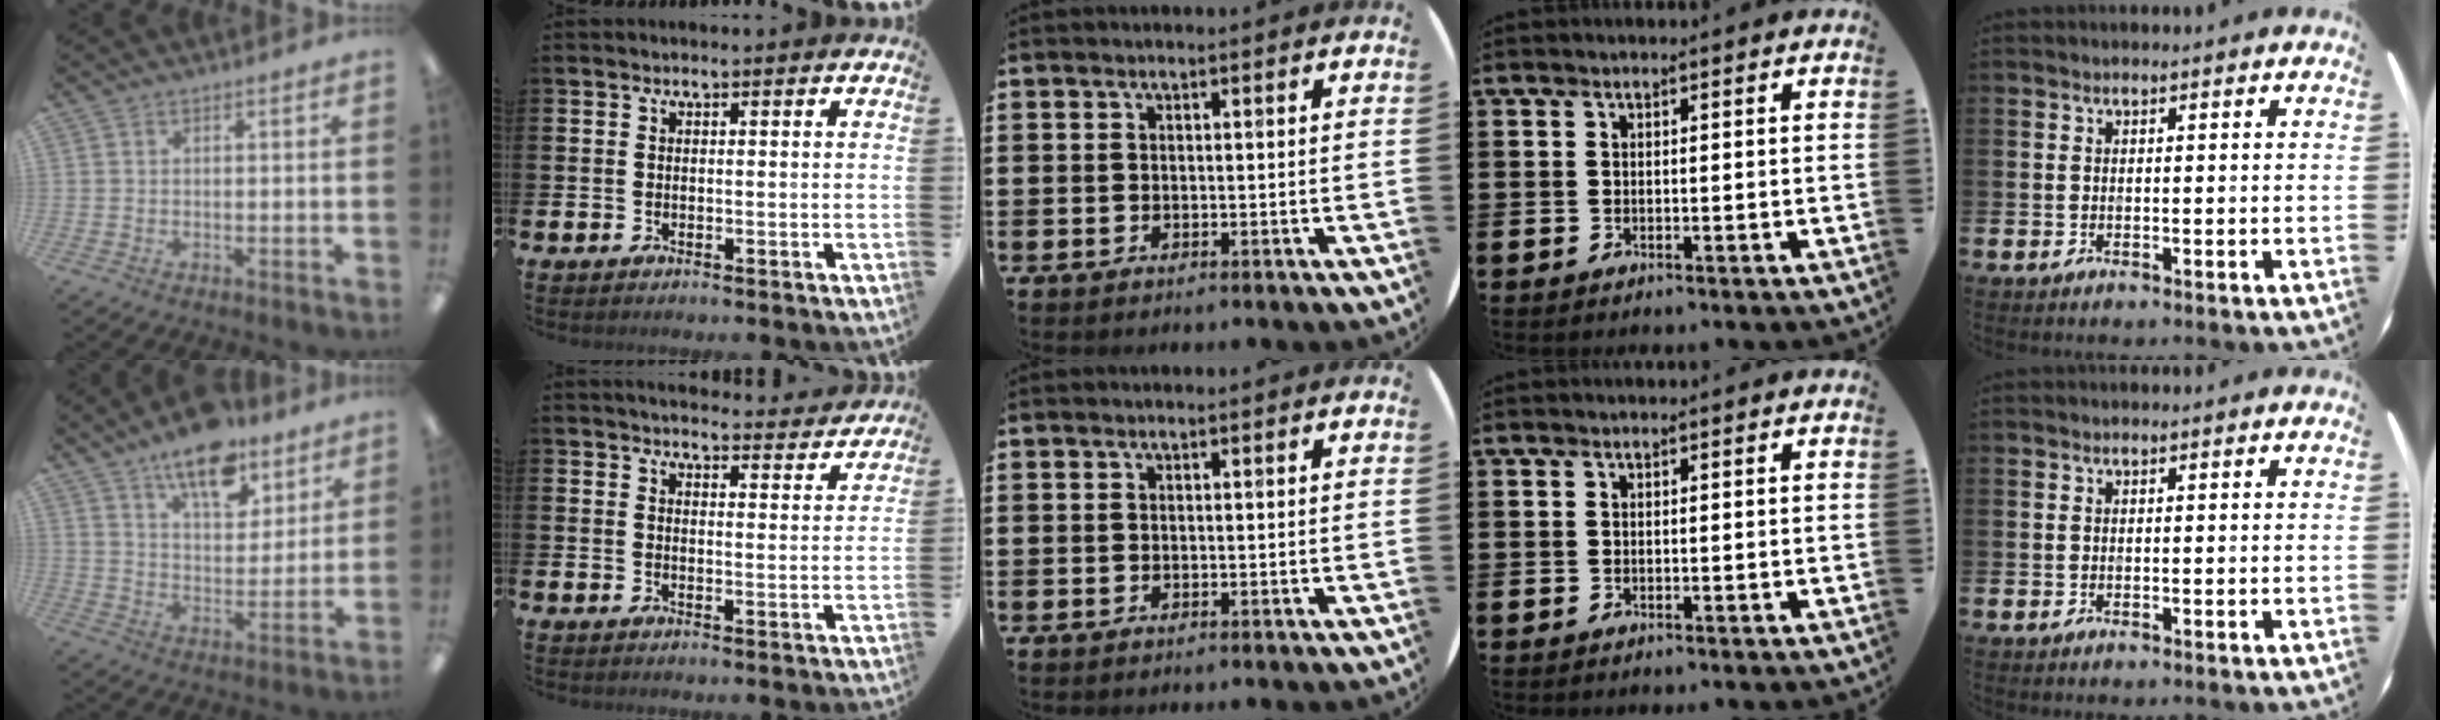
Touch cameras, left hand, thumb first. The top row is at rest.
{"thumb": {"total": 14.1, "force": [10.3, 6.3, 7.2], "torque": [-0.105, -0.057, 0.180]}, "index": {"total": 4.4, "force": [4.3, 0.5, 0.3], "torque": [-0.005, -0.032, 0.075]}}